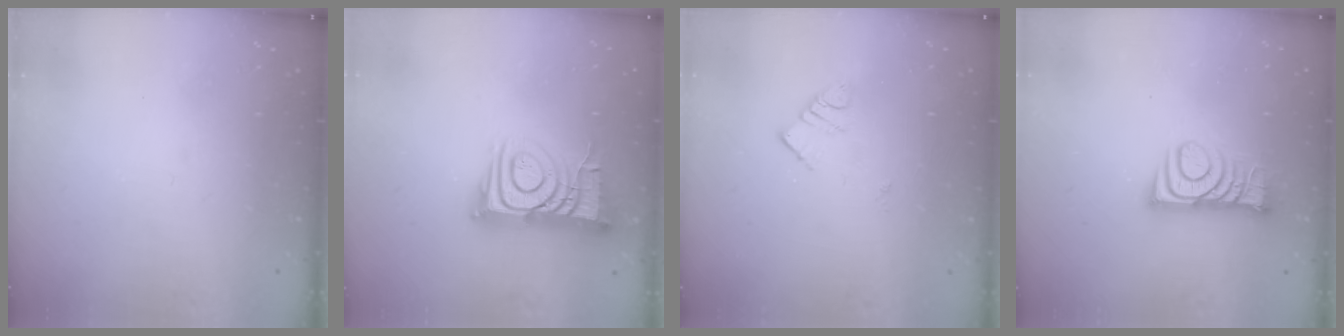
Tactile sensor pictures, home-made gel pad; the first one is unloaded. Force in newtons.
{"total": 12.1, "press": 12.0, "slide": 1.2}
{"total": 4.4, "press": 4.4, "slide": 0.4}
{"total": 9.2, "press": 9.1, "slide": 0.8}